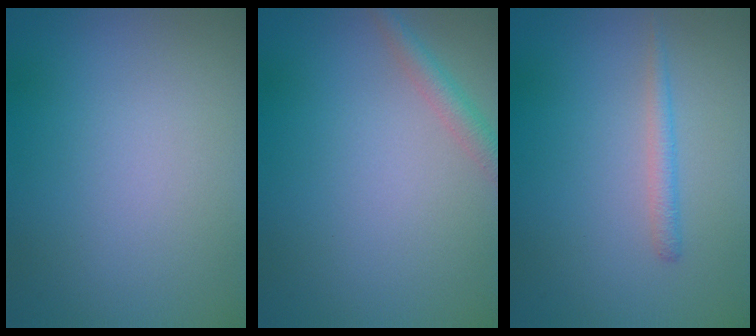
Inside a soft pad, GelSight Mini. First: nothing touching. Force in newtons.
{"total": 2.0, "press": 2.0, "slide": 0.1}
{"total": 1.3, "press": 1.3, "slide": 0.0}